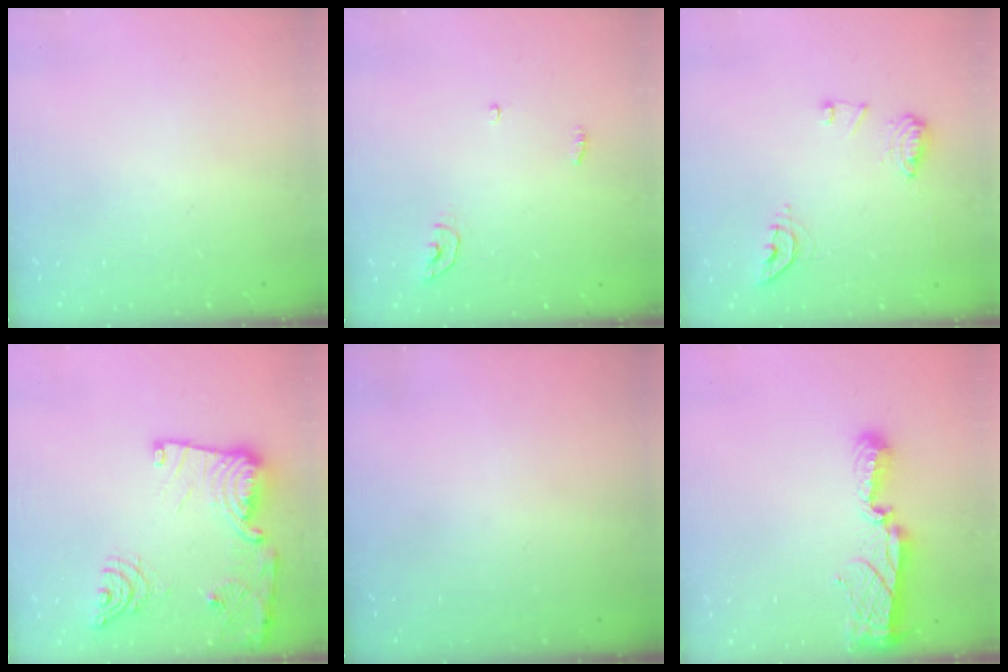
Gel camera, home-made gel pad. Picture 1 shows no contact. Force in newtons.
{"total": 4.3, "press": 4.3, "slide": 0.3}
{"total": 10.5, "press": 10.5, "slide": 0.7}
{"total": 19.2, "press": 19.2, "slide": 1.7}
{"total": 0.0}
{"total": 8.7, "press": 8.7, "slide": 0.7}